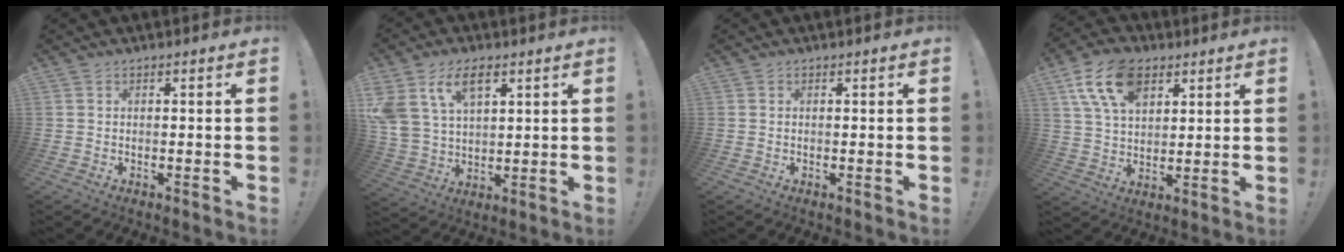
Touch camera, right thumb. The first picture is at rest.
{"total": 12.4, "force": [6.5, 7.7, 7.1], "torque": [-0.150, -0.021, 0.127]}
{"total": 0.0}
{"total": 15.1, "force": [7.6, 9.1, 9.2], "torque": [-0.163, -0.023, 0.142]}